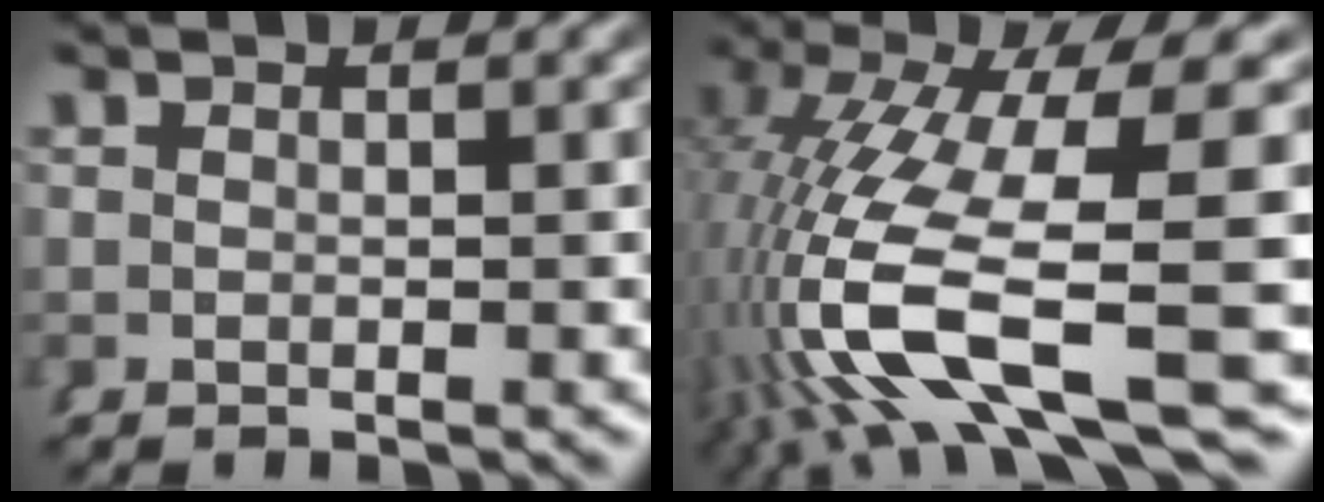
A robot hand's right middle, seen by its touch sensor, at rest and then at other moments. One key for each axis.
{"total": 12.0, "fx": -4.0, "fy": 4.6, "fz": 10.4, "tx": -0.207, "ty": -0.038, "tz": -0.036}